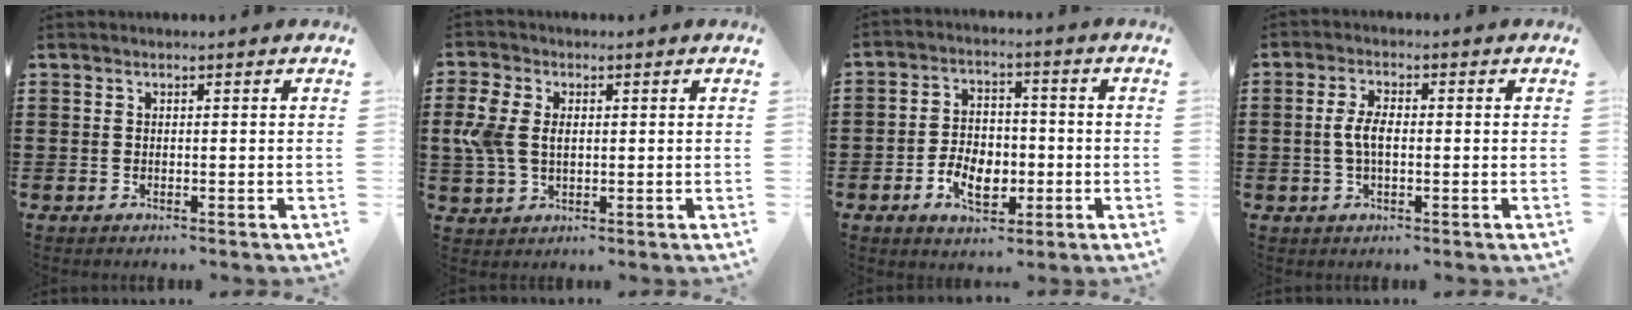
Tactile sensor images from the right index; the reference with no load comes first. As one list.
[{"total": 5.5, "force": [0.6, 3.9, 3.9], "torque": [-0.114, 0.003, 0.001]}, {"total": 6.6, "force": [-2.1, 4.4, 4.3], "torque": [-0.083, 0.005, -0.042]}, {"total": 4.0, "force": [-0.3, 1.7, 3.6], "torque": [-0.082, -0.002, -0.011]}]